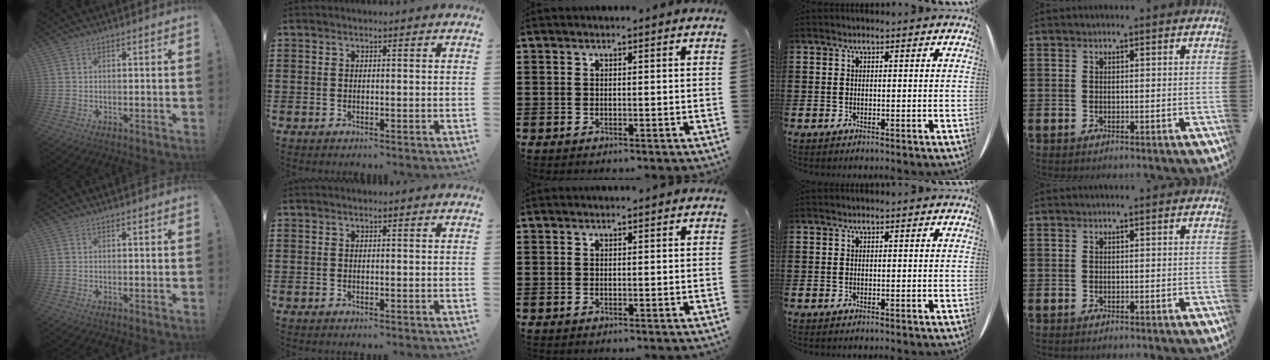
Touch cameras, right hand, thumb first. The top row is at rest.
{}